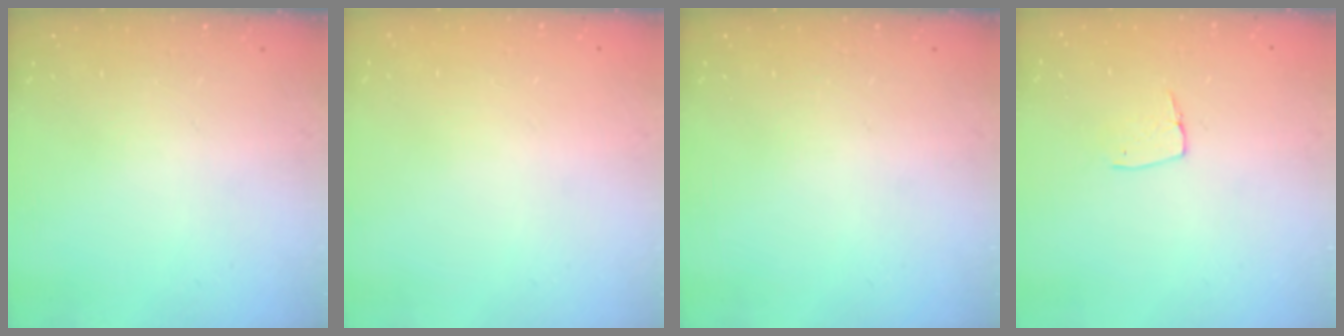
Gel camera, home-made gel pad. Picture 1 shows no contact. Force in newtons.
{"total": 0.5, "press": 0.5, "slide": 0.1}
{"total": 0.0}
{"total": 6.0, "press": 6.0, "slide": 0.4}